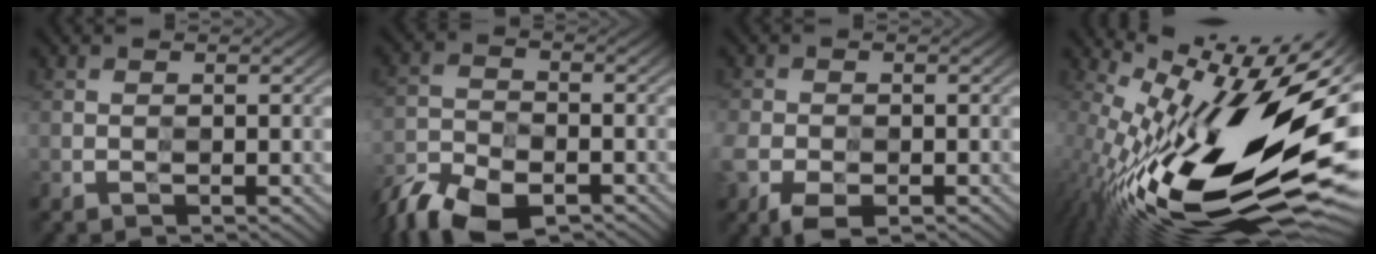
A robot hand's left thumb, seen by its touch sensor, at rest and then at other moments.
{"total": 9.2, "force": [-7.5, 3.4, 4.1], "torque": [-0.092, -0.015, -0.149]}
{"total": 5.9, "force": [-3.1, 3.8, 3.3], "torque": [-0.087, -0.019, -0.055]}
{"total": 19.1, "force": [0.3, 6.7, 17.9], "torque": [-0.300, -0.006, -0.005]}